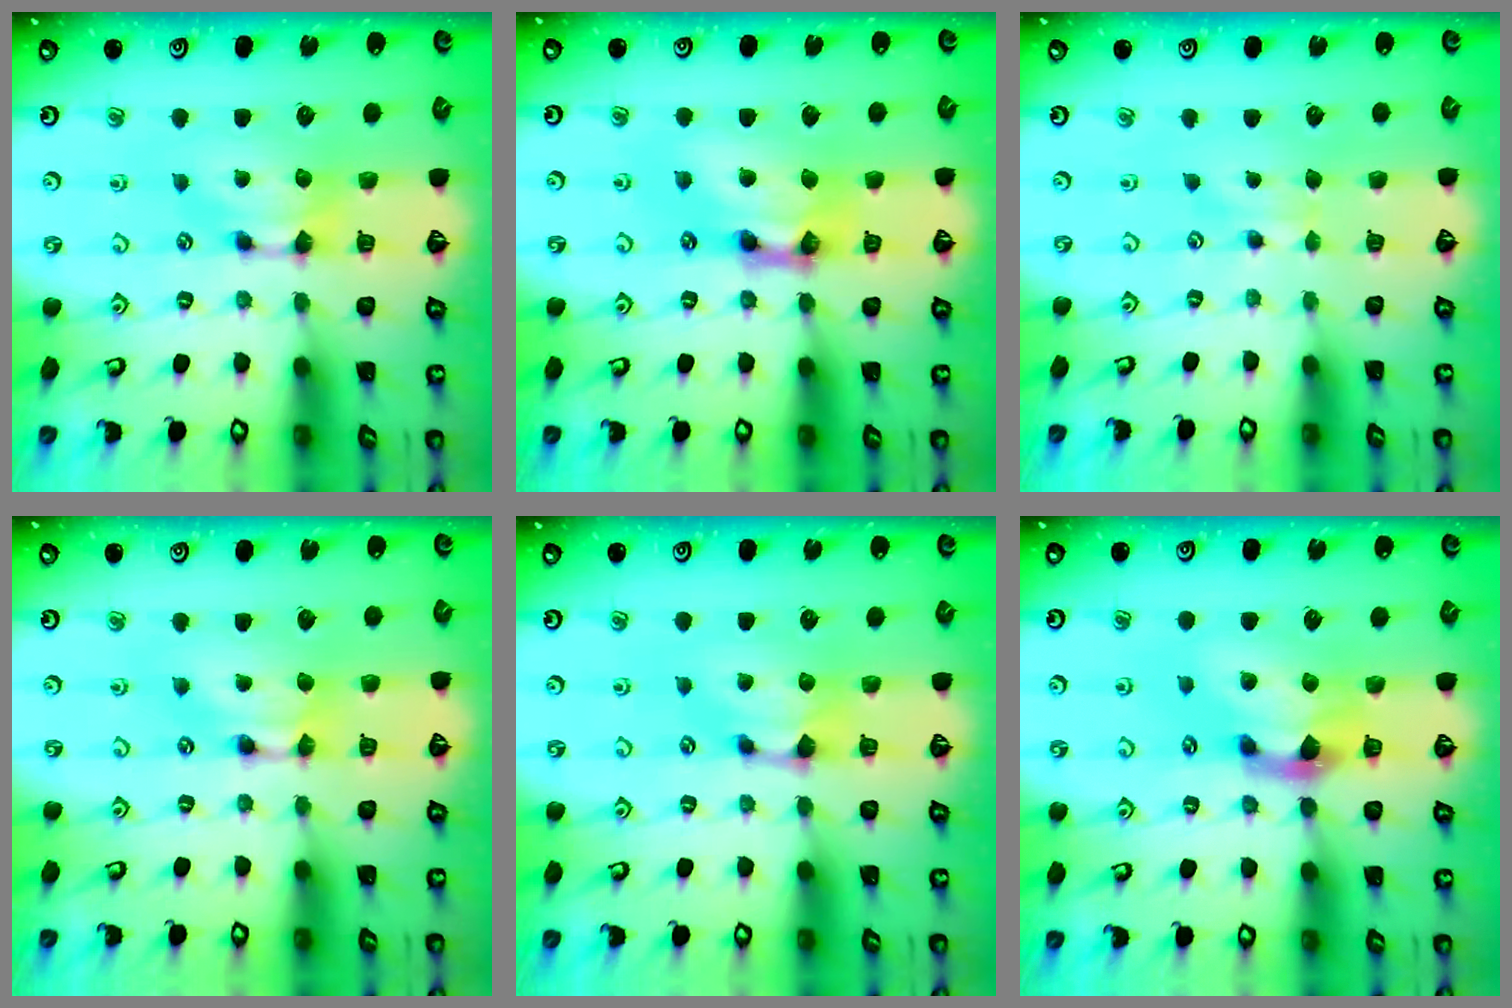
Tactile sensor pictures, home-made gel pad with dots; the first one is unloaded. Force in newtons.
{"total": 6.5, "press": 6.5, "slide": 0.3}
{"total": 2.4, "press": 2.4, "slide": 0.4}
{"total": 1.8, "press": 1.8, "slide": 0.1}
{"total": 0.9, "press": 0.6, "slide": 0.7}
{"total": 2.9, "press": 2.6, "slide": 1.5}